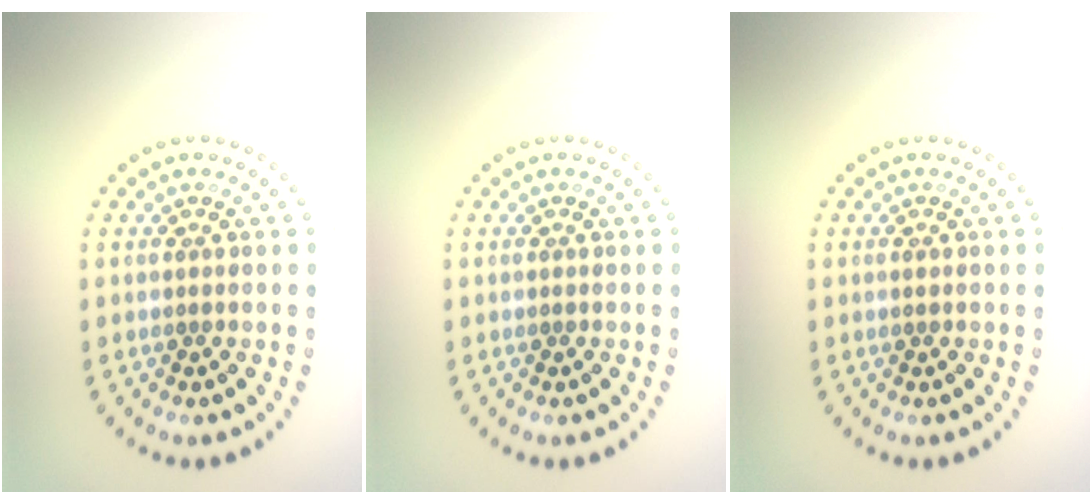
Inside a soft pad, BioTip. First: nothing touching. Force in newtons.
{"total": 0.0}
{"total": 0.6, "press": 0.5, "slide": 0.2}